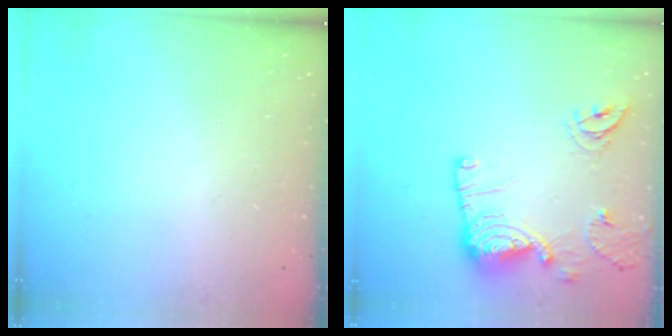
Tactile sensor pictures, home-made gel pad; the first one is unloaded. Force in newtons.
{"total": 13.7, "press": 13.6, "slide": 1.4}